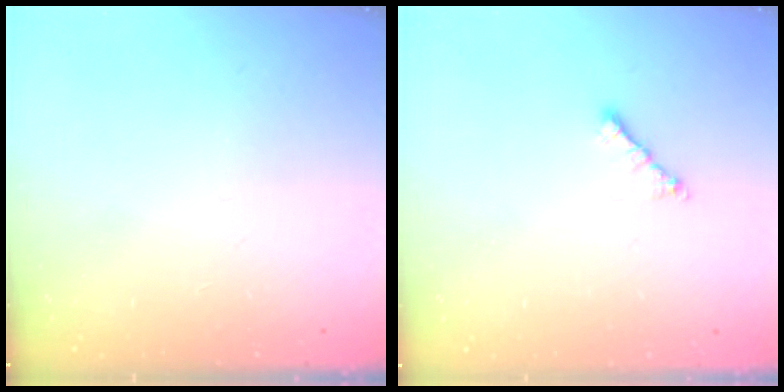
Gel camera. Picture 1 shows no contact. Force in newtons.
{"total": 1.8, "press": 1.8, "slide": 0.5}